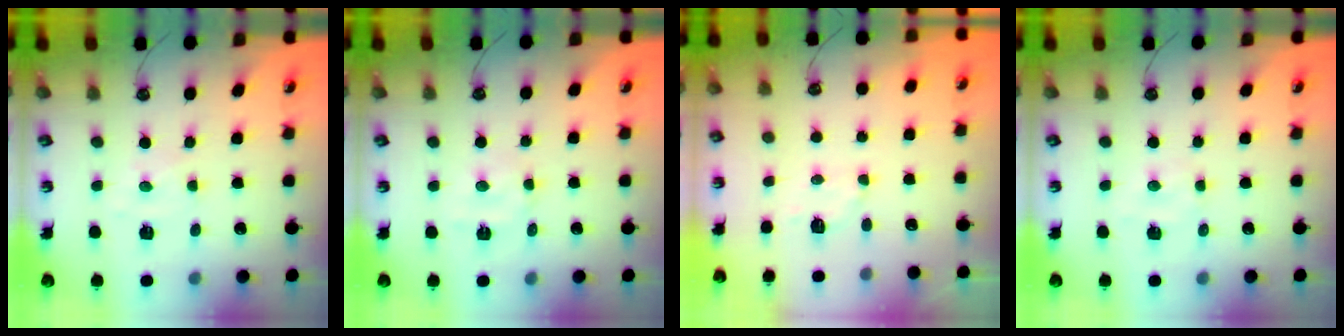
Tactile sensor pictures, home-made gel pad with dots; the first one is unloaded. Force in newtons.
{"total": 2.7, "press": 2.7, "slide": 0.1}
{"total": 4.9, "press": 4.8, "slide": 0.7}
{"total": 2.7, "press": 2.7, "slide": 0.4}